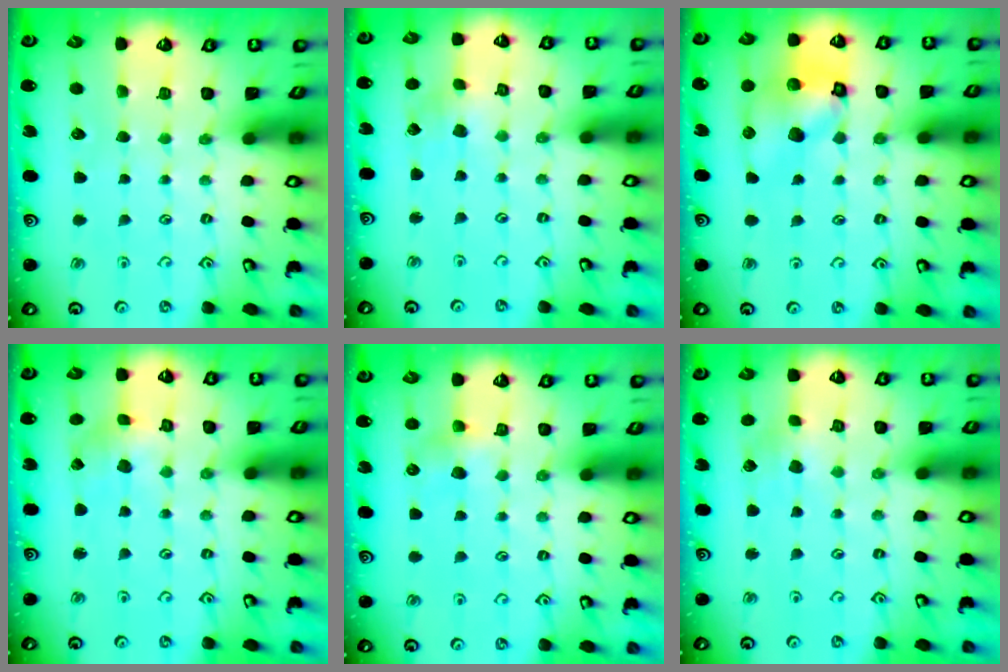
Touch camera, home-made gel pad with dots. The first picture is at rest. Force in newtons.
{"total": 1.7, "press": 1.6, "slide": 0.2}
{"total": 12.2, "press": 12.1, "slide": 1.8}
{"total": 1.4, "press": 1.4, "slide": 0.2}
{"total": 4.4, "press": 4.3, "slide": 0.3}
{"total": 2.7, "press": 2.7, "slide": 0.3}